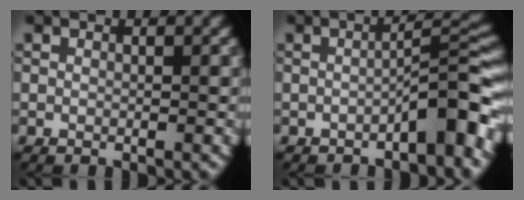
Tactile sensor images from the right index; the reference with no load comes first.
{"total": 5.2, "force": [-2.5, 0.9, 4.4], "torque": [-0.060, 0.026, -0.042]}